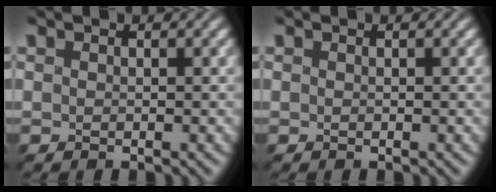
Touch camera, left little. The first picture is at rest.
{"total": 0.0}